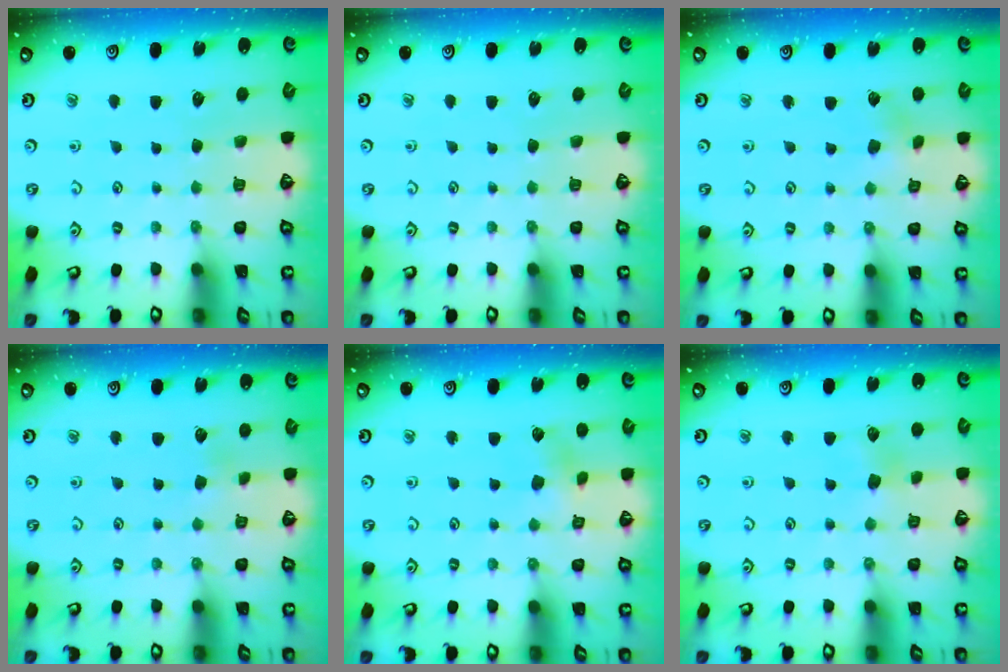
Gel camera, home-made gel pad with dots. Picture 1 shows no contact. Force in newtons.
{"total": 0.0}
{"total": 2.9, "press": 2.8, "slide": 0.3}
{"total": 1.7, "press": 1.7, "slide": 0.1}
{"total": 3.4, "press": 3.4, "slide": 0.6}
{"total": 5.8, "press": 5.8, "slide": 0.6}